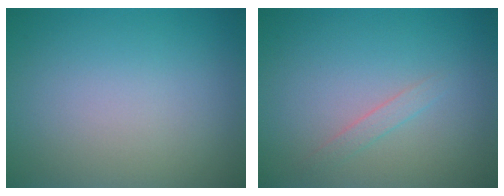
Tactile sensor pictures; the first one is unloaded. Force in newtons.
{"total": 0.9, "press": 0.9, "slide": 0.1}